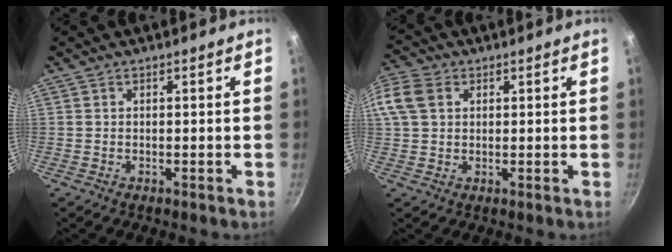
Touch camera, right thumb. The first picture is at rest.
{"total": 7.8, "force": [2.4, 5.8, 4.6], "torque": [-0.092, 0.011, 0.037]}